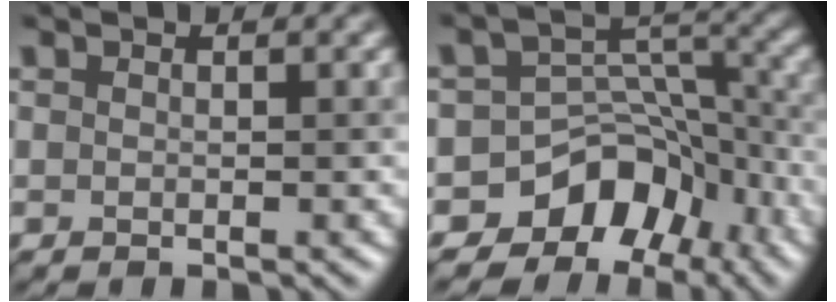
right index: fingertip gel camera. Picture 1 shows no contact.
{"total": 8.2, "force": [-5.3, 5.8, 2.1], "torque": [-0.010, 0.023, -0.086]}